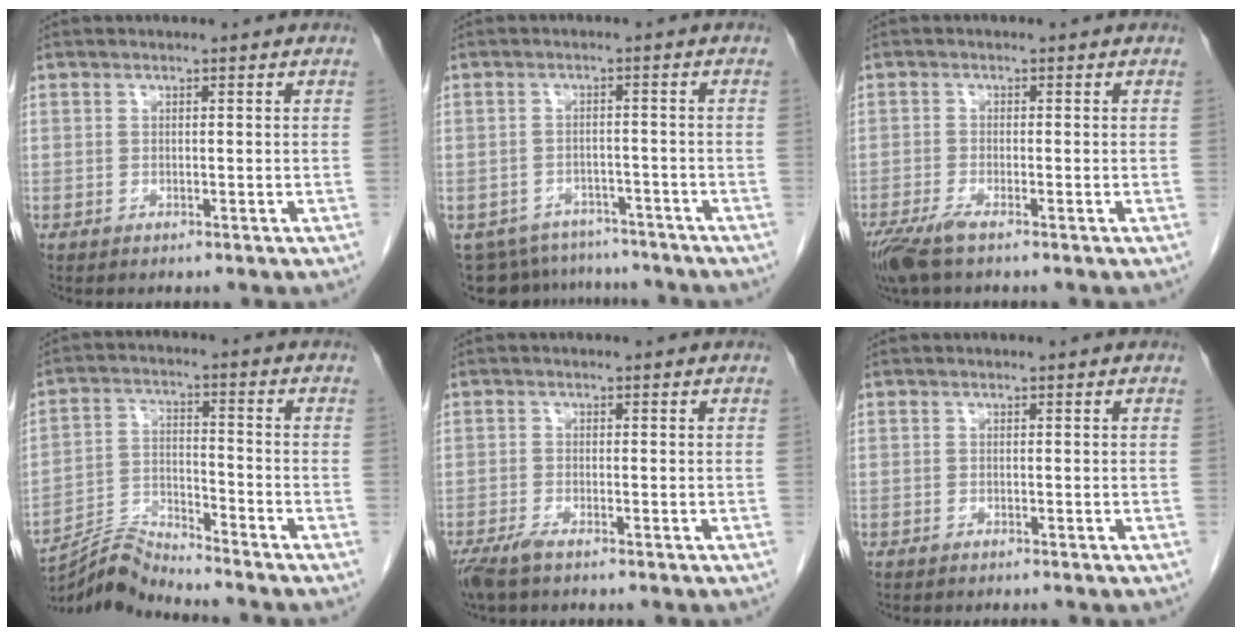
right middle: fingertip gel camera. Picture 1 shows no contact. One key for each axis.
{"total": 9.9, "fx": -9.1, "fy": 3.9, "fz": 1.0, "tx": -0.020, "ty": 0.009, "tz": -0.117}
{"total": 4.2, "fx": -3.0, "fy": 0.5, "fz": 2.9, "tx": -0.061, "ty": -0.012, "tz": -0.058}
{"total": 7.4, "fx": -7.2, "fy": -1.7, "fz": -0.2, "tx": -0.009, "ty": 0.004, "tz": -0.133}
{"total": 2.9, "fx": -2.2, "fy": 0.4, "fz": 1.8, "tx": -0.040, "ty": -0.008, "tz": -0.043}
{"total": 0.8, "fx": -0.7, "fy": 0.0, "fz": 0.3, "tx": -0.005, "ty": -0.001, "tz": -0.011}